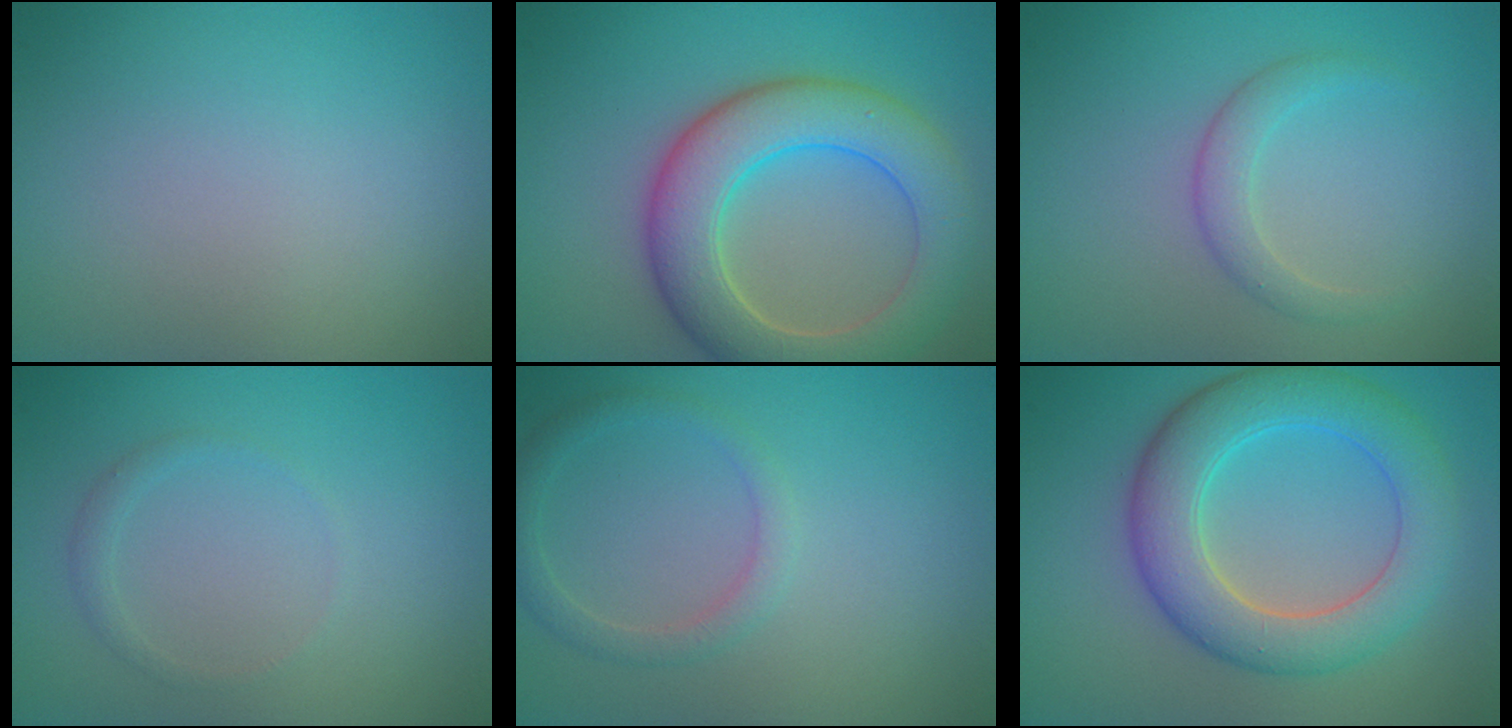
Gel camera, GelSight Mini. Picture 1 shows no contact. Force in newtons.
{"total": 7.8, "press": 7.8, "slide": 0.3}
{"total": 1.9, "press": 1.9, "slide": 0.1}
{"total": 0.9, "press": 0.8, "slide": 0.1}
{"total": 1.8, "press": 1.8, "slide": 0.0}
{"total": 6.9, "press": 6.9, "slide": 0.2}